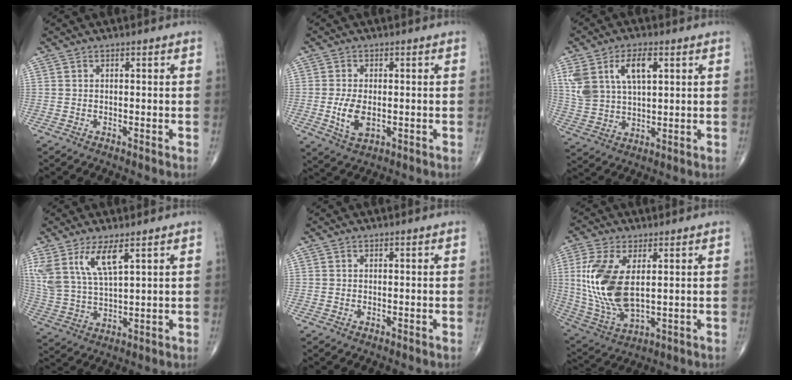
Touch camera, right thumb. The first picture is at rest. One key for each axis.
{"total": 5.6, "fx": -0.8, "fy": 3.0, "fz": 4.7, "tx": -0.094, "ty": -0.009, "tz": -0.010}
{"total": 11.2, "fx": 4.4, "fy": 5.8, "fz": 8.5, "tx": -0.165, "ty": -0.002, "tz": 0.091}
{"total": 11.0, "fx": 5.9, "fy": 3.7, "fz": 8.5, "tx": -0.184, "ty": -0.021, "tz": 0.126}
{"total": 0.0}
{"total": 15.7, "fx": 2.2, "fy": 7.8, "fz": 13.4, "tx": -0.288, "ty": -0.014, "tz": 0.057}